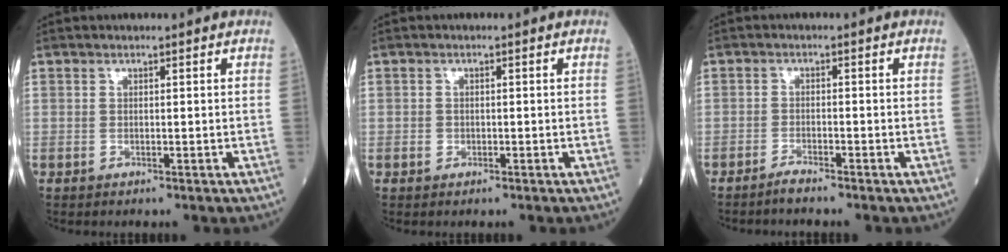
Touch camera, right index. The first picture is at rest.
{"total": 0.8, "force": [-0.3, 0.7, 0.2], "torque": [-0.002, 0.003, -0.006]}
{"total": 1.9, "force": [-1.8, -0.1, 0.6], "torque": [-0.016, -0.003, -0.035]}